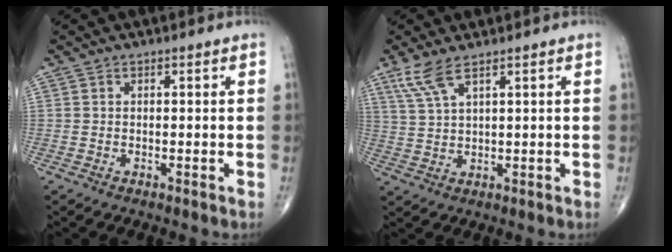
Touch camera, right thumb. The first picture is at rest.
{"total": 5.1, "force": [3.4, 1.0, 3.7], "torque": [-0.093, -0.004, 0.079]}